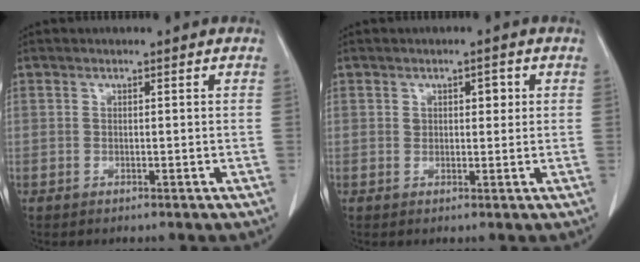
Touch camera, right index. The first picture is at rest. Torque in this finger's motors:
{"motor_torque": [0.03, 0.01, 0.01, 0.00]}